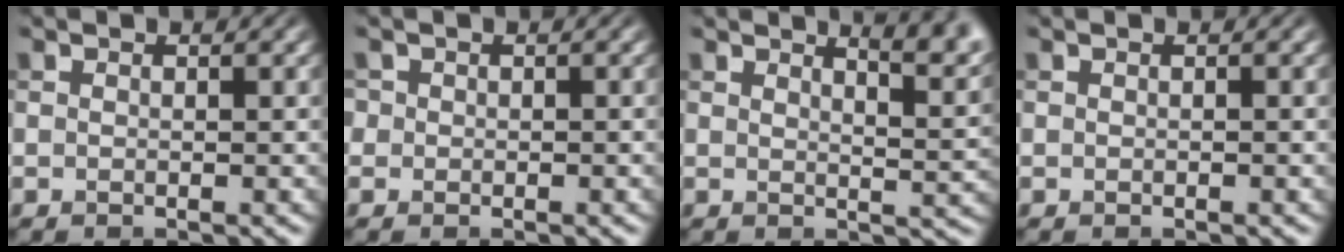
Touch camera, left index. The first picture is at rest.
{"total": 1.0, "force": [0.1, 1.0, 0.0], "torque": [-0.003, 0.001, -0.002]}
{"total": 5.4, "force": [3.8, 1.5, 3.5], "torque": [-0.028, 0.014, 0.040]}
{"total": 0.0}